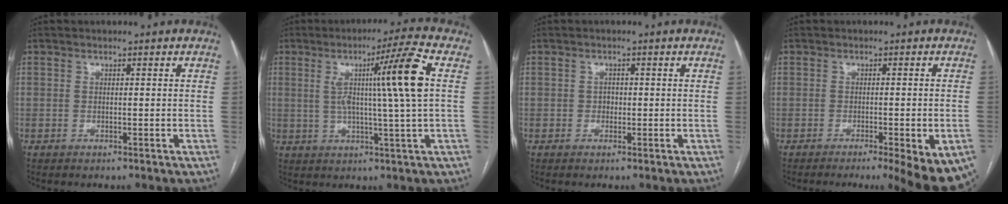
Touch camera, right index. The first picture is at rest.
{"total": 11.6, "force": [2.2, -2.0, 11.2], "torque": [-0.178, 0.007, 0.038]}
{"total": 1.0, "force": [-0.2, 0.9, 0.5], "torque": [-0.004, 0.004, -0.003]}
{"total": 11.7, "force": [-7.8, 2.3, 8.5], "torque": [-0.051, -0.007, -0.099]}